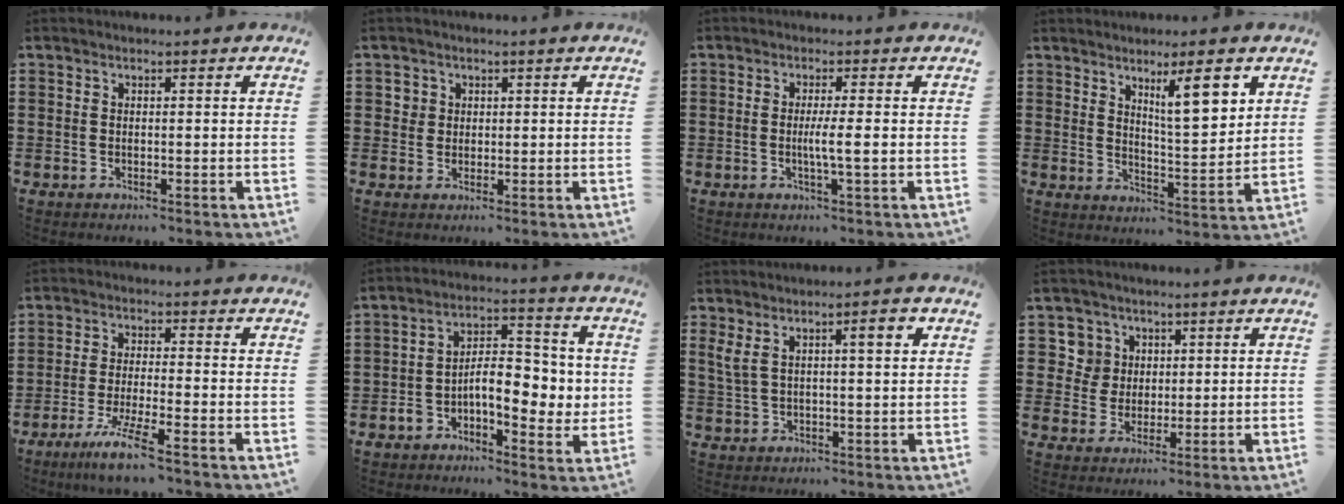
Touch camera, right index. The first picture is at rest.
{"total": 2.1, "force": [0.8, 1.9, 0.4], "torque": [-0.016, 0.009, 0.015]}
{"total": 3.3, "force": [-0.4, -0.3, 3.2], "torque": [-0.057, -0.009, -0.011]}
{"total": 8.0, "force": [4.5, 1.9, 6.3], "torque": [-0.099, -0.010, 0.070]}
{"total": 6.8, "force": [-4.8, -0.2, 4.9], "torque": [-0.112, -0.025, -0.092]}
{"total": 8.5, "force": [-1.3, 4.8, 6.8], "torque": [-0.103, 0.007, -0.029]}
{"total": 6.0, "force": [2.6, 1.9, 5.0], "torque": [-0.104, 0.010, 0.043]}
{"total": 5.5, "force": [2.0, 5.1, 0.4], "torque": [-0.028, 0.014, 0.035]}